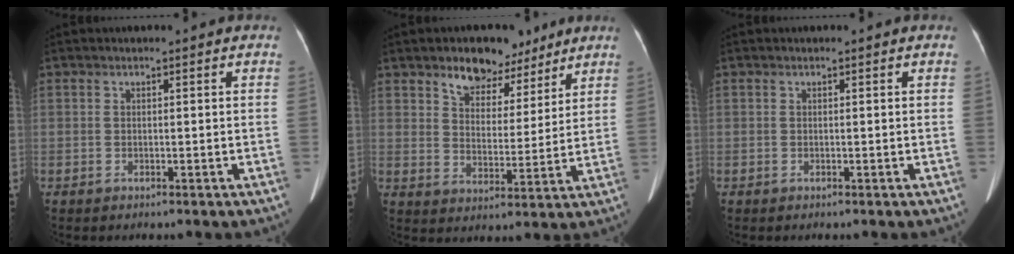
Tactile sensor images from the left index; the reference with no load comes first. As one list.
[{"total": 8.9, "force": [6.6, 4.8, 3.6], "torque": [-0.050, 0.012, 0.109]}, {"total": 0.0}]